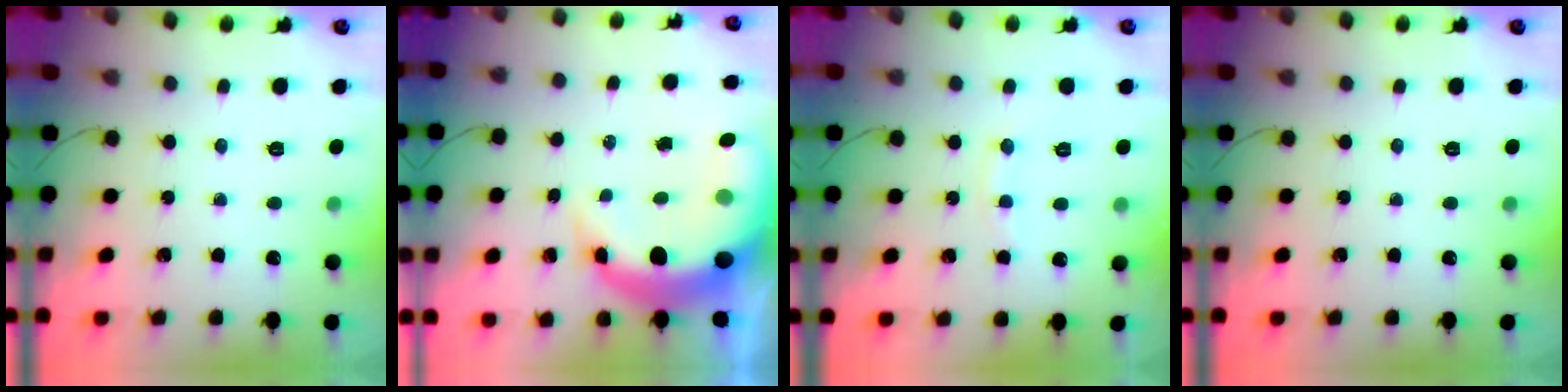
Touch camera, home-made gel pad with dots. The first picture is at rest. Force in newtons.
{"total": 11.9, "press": 11.4, "slide": 3.2}
{"total": 6.5, "press": 6.5, "slide": 0.8}
{"total": 0.0}